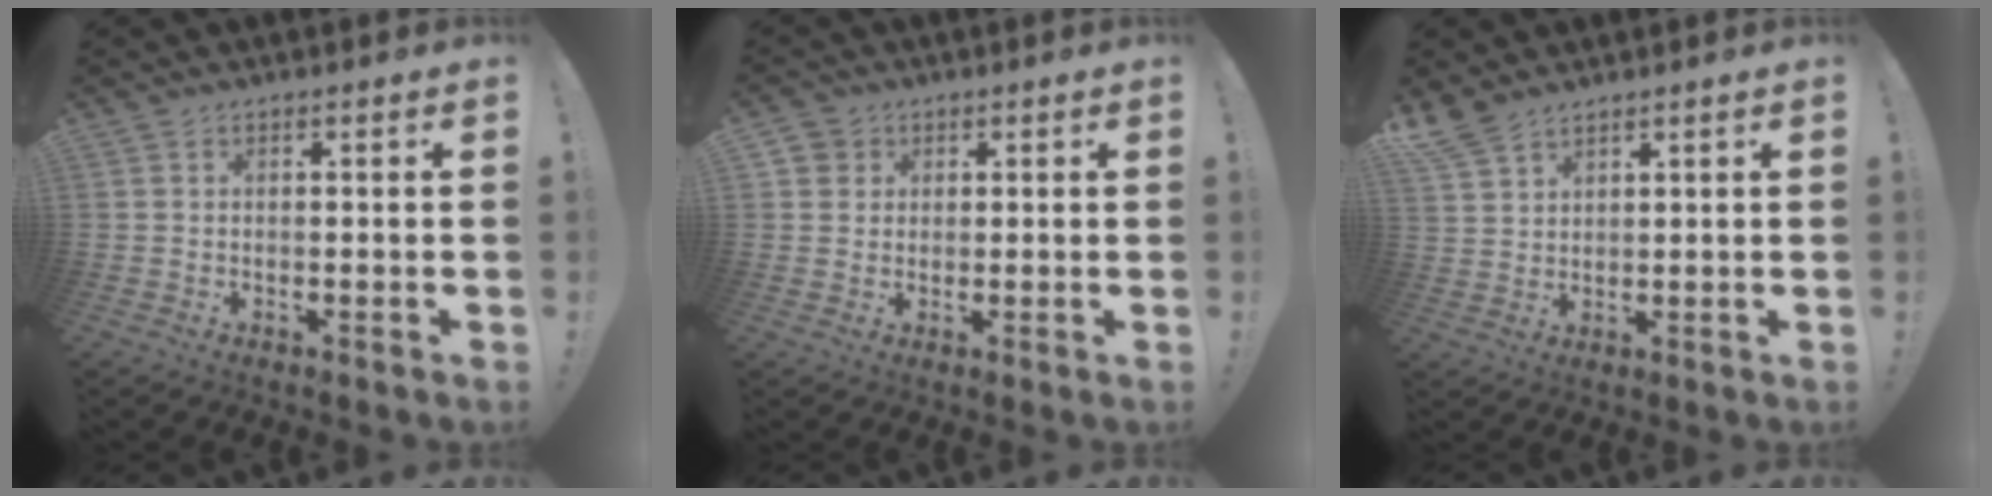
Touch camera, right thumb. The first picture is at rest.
{"total": 3.5, "force": [1.6, 3.1, 0.5], "torque": [-0.005, -0.005, 0.028]}
{"total": 6.0, "force": [4.9, 2.4, 2.6], "torque": [-0.058, -0.022, 0.095]}